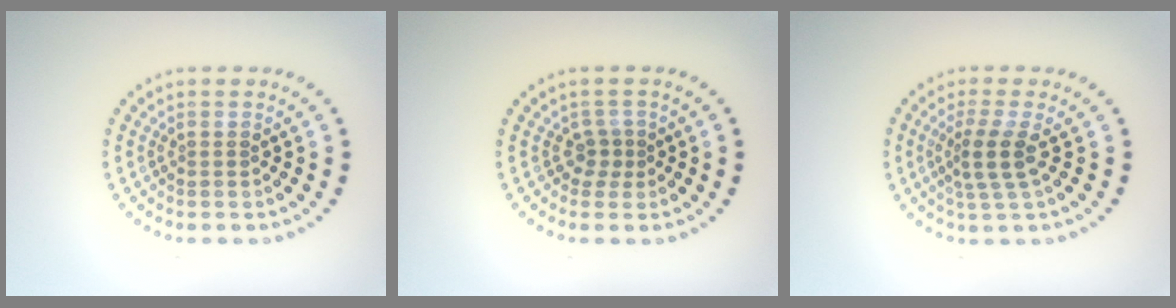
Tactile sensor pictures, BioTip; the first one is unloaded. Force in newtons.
{"total": 1.4, "press": 1.1, "slide": 0.9}
{"total": 2.9, "press": 2.2, "slide": 1.9}